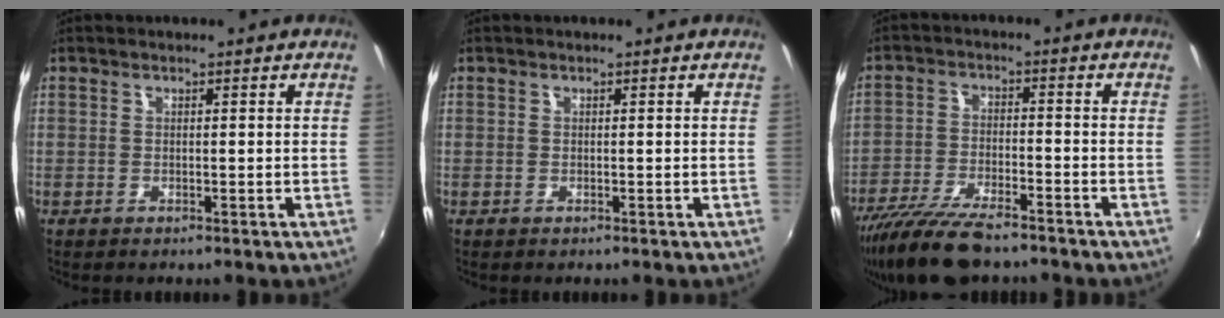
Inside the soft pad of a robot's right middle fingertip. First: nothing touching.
{"total": 0.0}
{"total": 12.0, "force": [-9.7, 3.1, 6.2], "torque": [-0.142, -0.028, -0.179]}